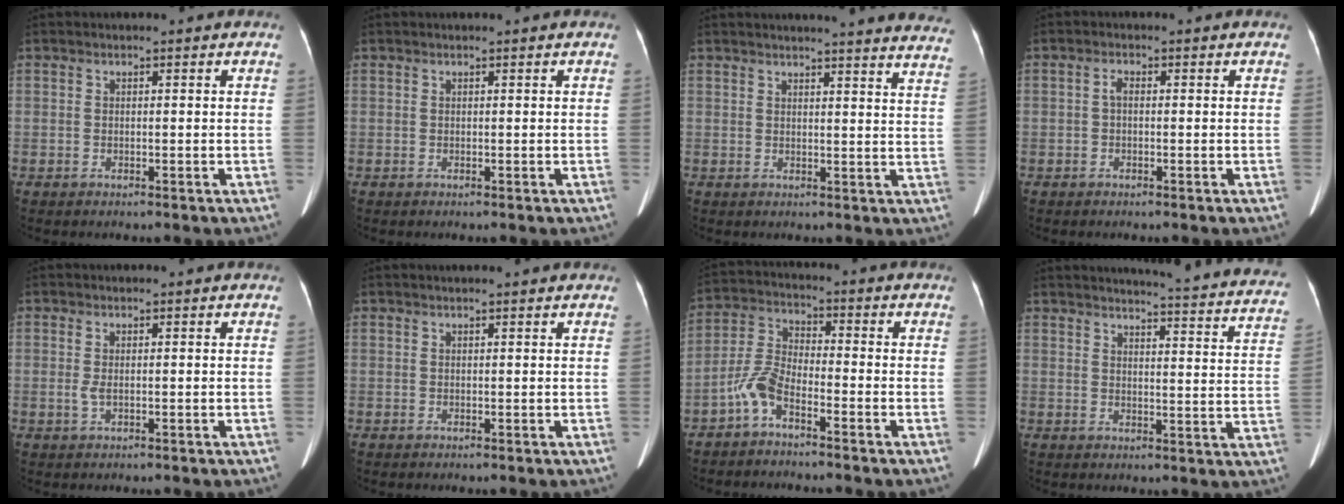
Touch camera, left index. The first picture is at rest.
{"total": 0.0}
{"total": 20.6, "force": [19.7, 0.7, 5.8], "torque": [-0.064, -0.088, 0.203]}
{"total": 1.1, "force": [-0.1, 0.7, 0.9], "torque": [-0.015, 0.004, -0.001]}
{"total": 1.3, "force": [0.1, 0.4, 1.2], "torque": [-0.031, -0.003, 0.007]}
{"total": 3.6, "force": [3.3, 0.3, 1.4], "torque": [-0.019, 0.021, 0.034]}
{"total": 5.5, "force": [-3.8, 1.4, 3.6], "torque": [-0.094, 0.004, -0.082]}
{"total": 22.2, "force": [21.0, 1.3, 7.2], "torque": [-0.085, -0.092, 0.220]}